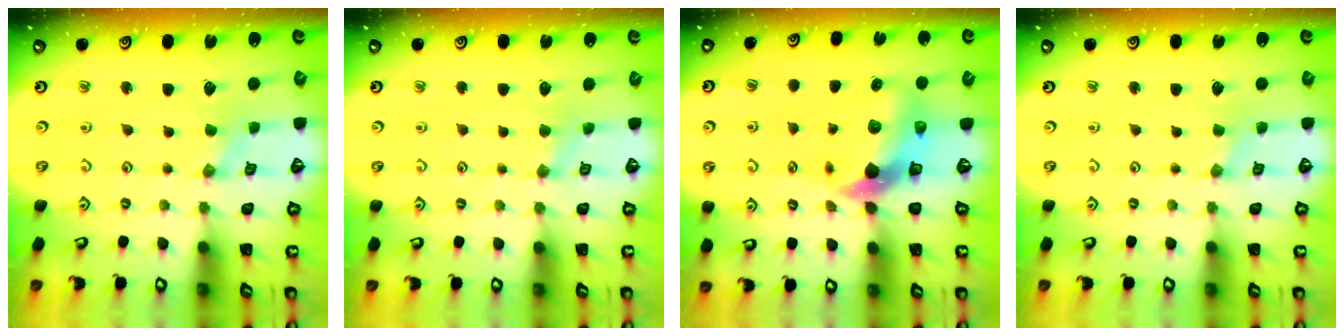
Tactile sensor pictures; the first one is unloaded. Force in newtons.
{"total": 2.1, "press": 2.0, "slide": 0.4}
{"total": 8.3, "press": 8.2, "slide": 1.5}
{"total": 0.0}